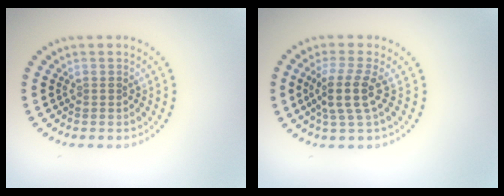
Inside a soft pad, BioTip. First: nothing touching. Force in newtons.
{"total": 3.4, "press": 2.6, "slide": 2.1}